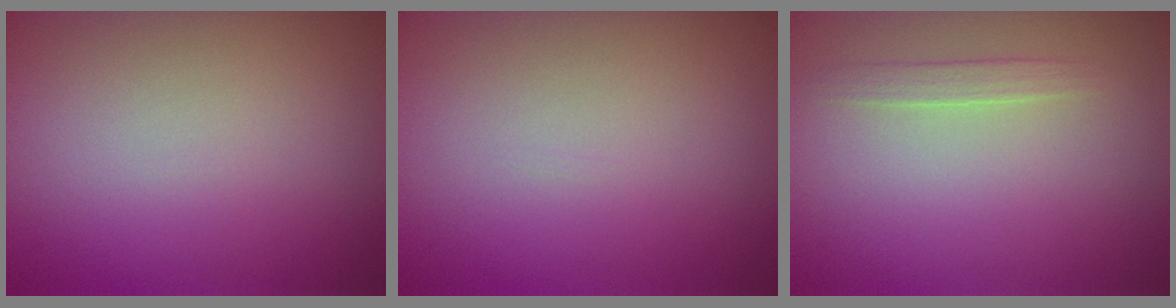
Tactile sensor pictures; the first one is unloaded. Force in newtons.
{"total": 0.0}
{"total": 1.1, "press": 1.1, "slide": 0.2}